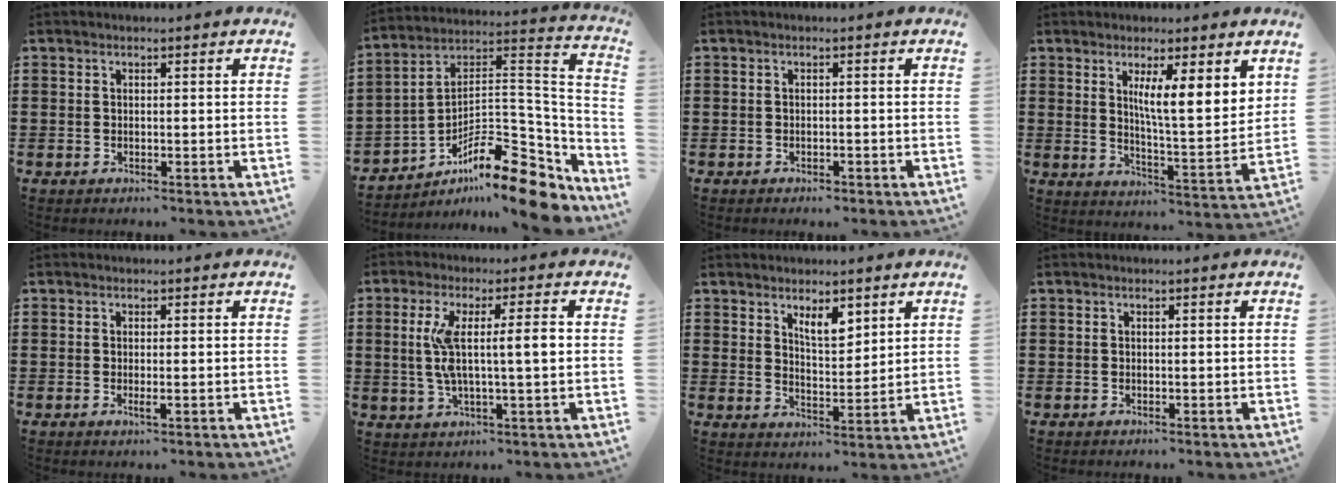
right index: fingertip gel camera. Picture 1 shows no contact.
{"total": 13.6, "force": [-8.8, 4.5, 9.3], "torque": [-0.120, 0.012, -0.160]}
{"total": 0.7, "force": [-0.6, 0.2, 0.2], "torque": [-0.006, 0.000, -0.013]}
{"total": 6.3, "force": [3.5, 1.0, 5.2], "torque": [-0.094, -0.020, 0.054]}
{"total": 1.1, "force": [-0.2, 0.0, 1.1], "torque": [-0.020, -0.004, -0.004]}
{"total": 7.8, "force": [0.8, 1.2, 7.6], "torque": [-0.148, -0.005, 0.008]}
{"total": 4.8, "force": [3.4, 1.8, 2.9], "torque": [-0.056, -0.005, 0.059]}
{"total": 0.0}